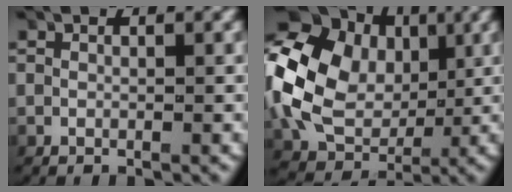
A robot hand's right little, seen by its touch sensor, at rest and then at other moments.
{"total": 13.1, "force": [1.4, 10.7, 7.5], "torque": [-0.160, -0.007, 0.024]}